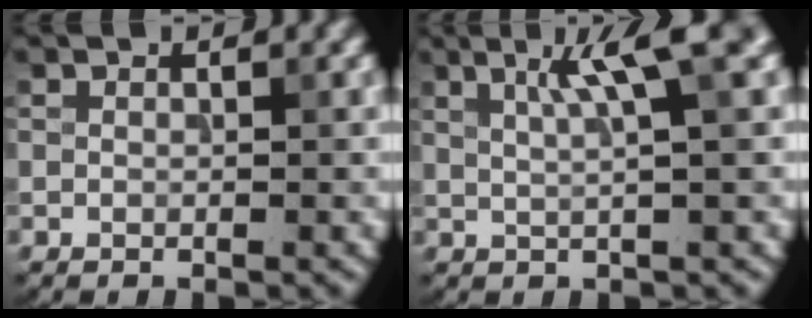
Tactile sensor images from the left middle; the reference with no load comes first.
{"total": 4.8, "force": [2.1, 0.6, 4.2], "torque": [-0.062, 0.008, 0.033]}